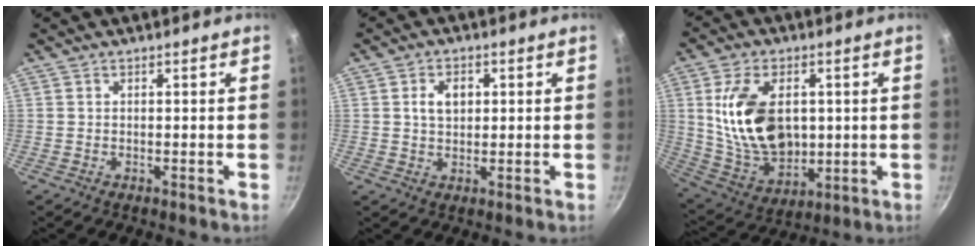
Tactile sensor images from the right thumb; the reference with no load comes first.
{"total": 4.5, "force": [1.0, 3.1, 3.2], "torque": [-0.044, 0.001, 0.018]}
{"total": 17.5, "force": [2.5, 11.1, 13.3], "torque": [-0.220, -0.012, 0.062]}